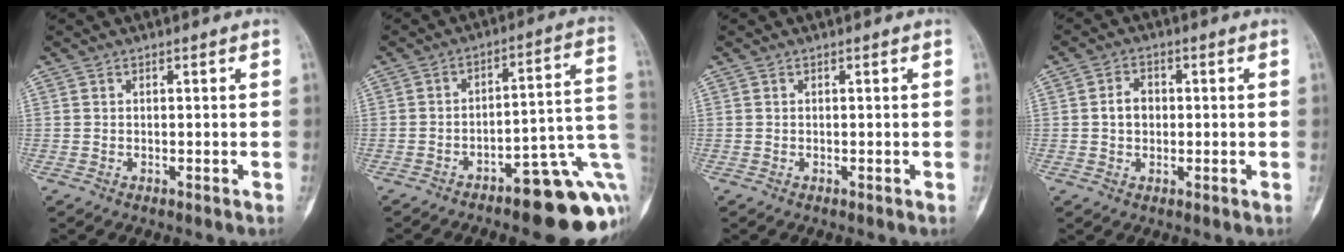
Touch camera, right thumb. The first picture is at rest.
{"total": 18.5, "force": [-7.8, 6.1, 15.6], "torque": [-0.131, 0.063, -0.097]}
{"total": 0.0}
{"total": 3.9, "force": [0.0, 3.0, 2.5], "torque": [-0.033, 0.009, -0.004]}